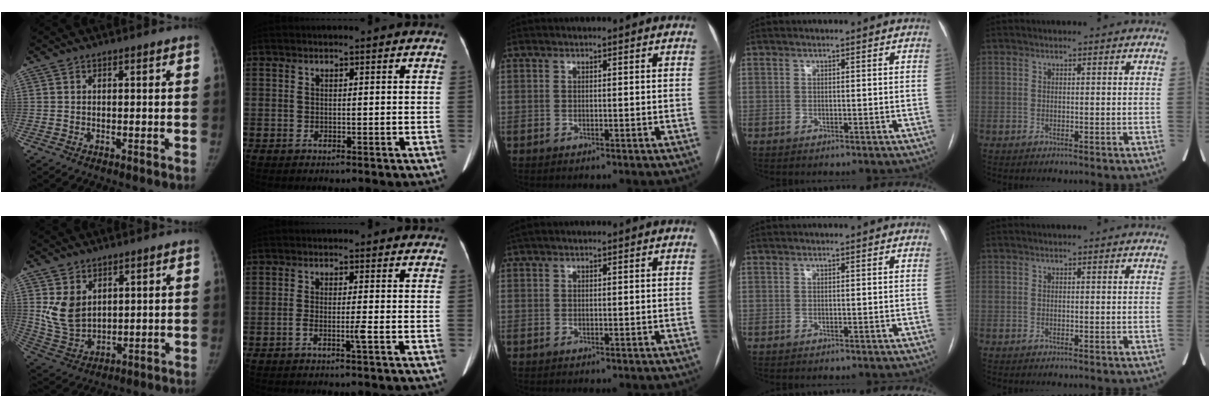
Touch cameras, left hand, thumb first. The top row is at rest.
{"thumb": {"total": 8.8, "force": [3.0, 6.3, 5.3], "torque": [-0.081, -0.022, 0.080]}, "index": {"total": 1.8, "force": [-0.9, -0.4, 1.5], "torque": [-0.029, -0.002, -0.018]}, "middle": {"total": 2.1, "force": [1.6, 0.3, 1.3], "torque": [-0.029, 0.028, 0.030]}}